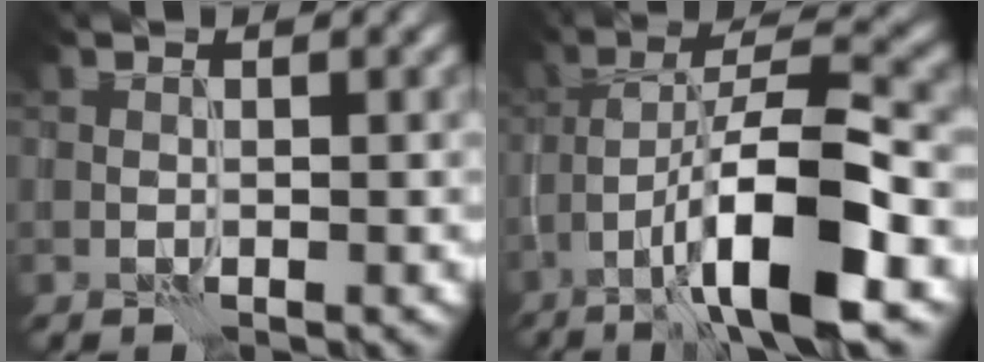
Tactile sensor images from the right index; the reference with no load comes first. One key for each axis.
{"total": 10.8, "fx": -4.9, "fy": 2.4, "fz": 9.3, "tx": -0.146, "ty": 0.019, "tz": -0.084}